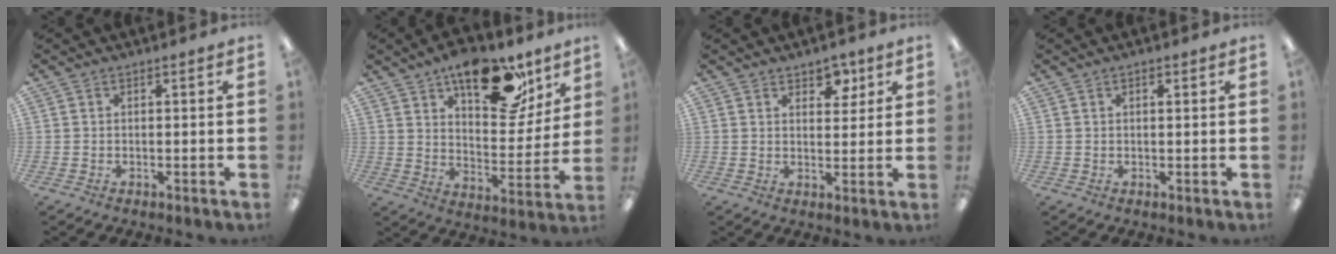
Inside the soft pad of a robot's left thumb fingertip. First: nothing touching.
{"total": 20.8, "force": [13.0, 10.2, 12.7], "torque": [-0.162, -0.071, 0.213]}
{"total": 4.9, "force": [3.4, 2.8, 2.2], "torque": [-0.004, -0.019, 0.053]}
{"total": 0.8, "force": [0.5, 0.3, 0.6], "torque": [-0.005, -0.003, 0.008]}